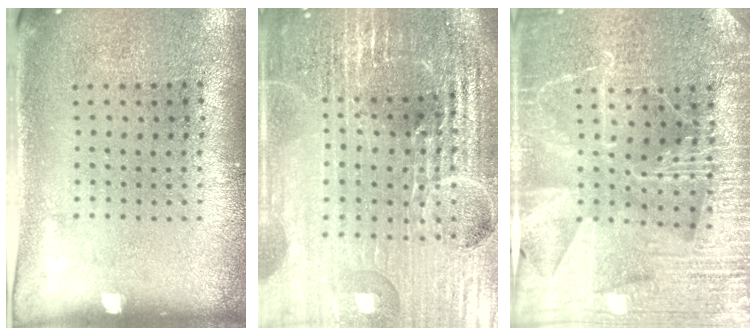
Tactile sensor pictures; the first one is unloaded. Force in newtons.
{"total": 6.7, "press": 5.9, "slide": 3.3}
{"total": 4.2, "press": 3.9, "slide": 1.4}